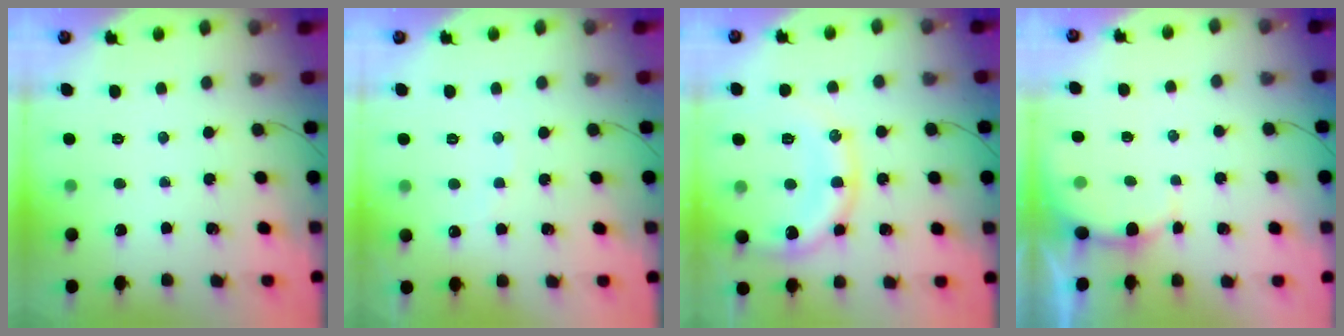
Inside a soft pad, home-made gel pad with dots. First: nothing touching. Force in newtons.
{"total": 5.7, "press": 5.6, "slide": 0.9}
{"total": 14.3, "press": 14.3, "slide": 0.4}
{"total": 4.9, "press": 4.9, "slide": 0.7}